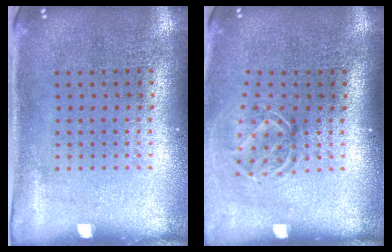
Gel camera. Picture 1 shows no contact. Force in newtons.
{"total": 1.7, "press": 1.3, "slide": 1.2}